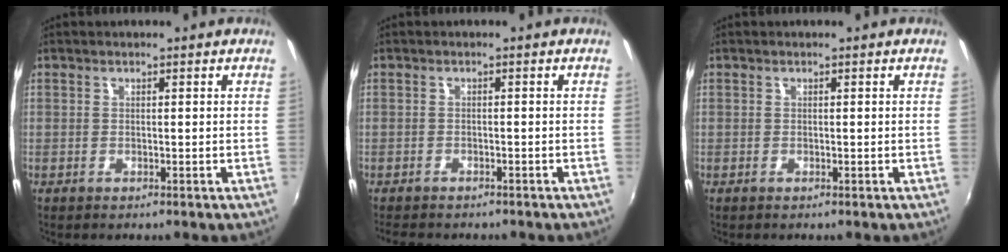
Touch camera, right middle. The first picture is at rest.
{"total": 4.8, "force": [-4.2, 1.5, 1.7], "torque": [-0.045, -0.018, -0.064]}
{"total": 0.0}